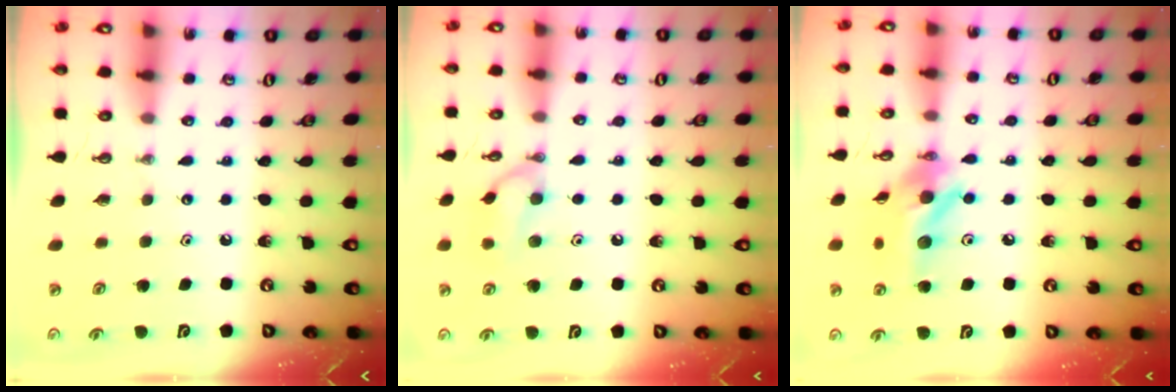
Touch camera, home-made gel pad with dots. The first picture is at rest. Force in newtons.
{"total": 9.6, "press": 9.6, "slide": 0.1}
{"total": 14.0, "press": 13.7, "slide": 2.8}